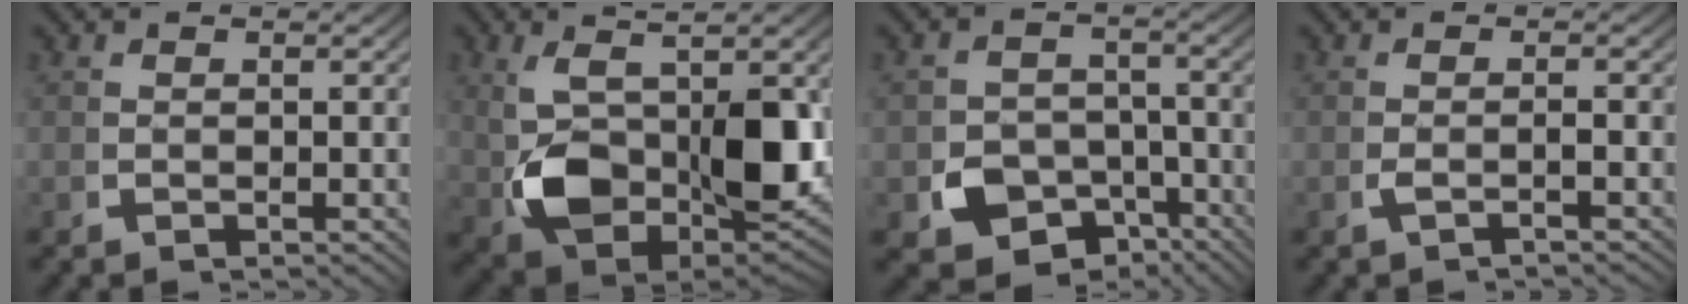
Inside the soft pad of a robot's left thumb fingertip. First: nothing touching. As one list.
[{"total": 12.4, "force": [-0.2, 7.0, 10.2], "torque": [-0.196, -0.040, 0.015]}, {"total": 9.1, "force": [-5.2, 6.8, 3.1], "torque": [-0.057, -0.042, -0.076]}, {"total": 1.4, "force": [-0.8, 0.1, 1.1], "torque": [-0.030, 0.002, -0.015]}]